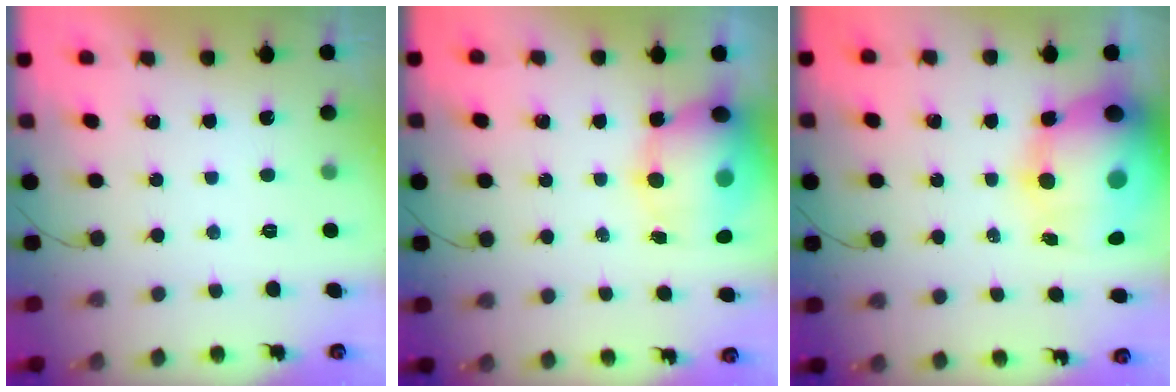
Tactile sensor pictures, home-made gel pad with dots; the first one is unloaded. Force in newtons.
{"total": 14.7, "press": 14.2, "slide": 3.5}
{"total": 22.6, "press": 22.0, "slide": 5.0}